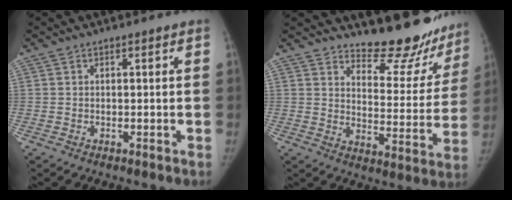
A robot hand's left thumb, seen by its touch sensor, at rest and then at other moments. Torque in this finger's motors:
{"motor_torque": [1.26, -0.37, 0.79, -1.34, 0.00]}